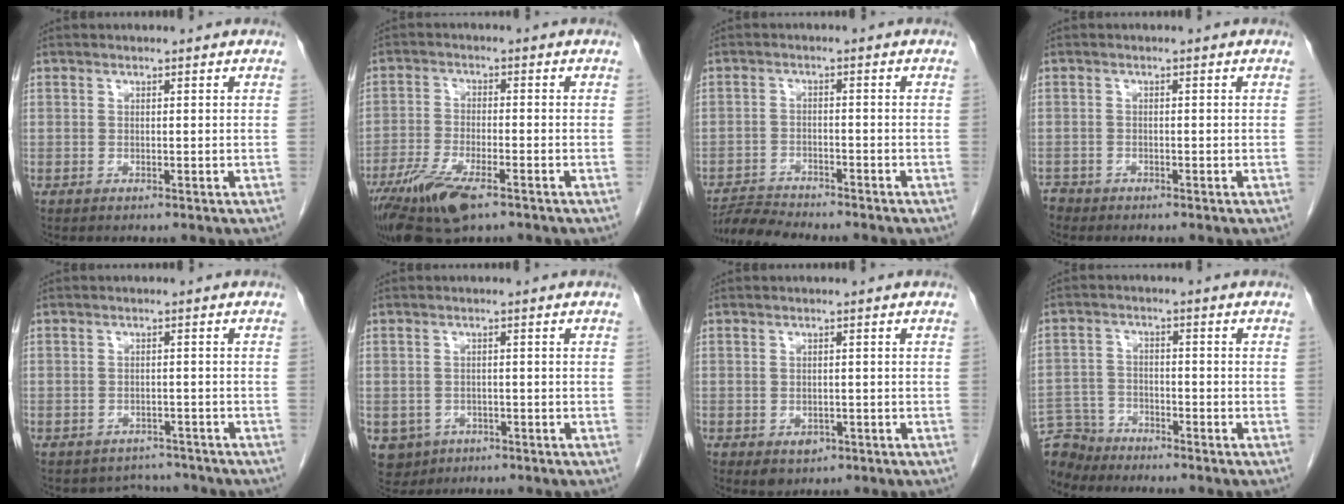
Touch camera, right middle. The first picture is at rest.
{"total": 10.5, "force": [-6.6, 2.7, 7.6], "torque": [-0.145, -0.022, -0.115]}
{"total": 5.5, "force": [-5.5, -0.1, 0.8], "torque": [-0.013, -0.012, -0.094]}
{"total": 1.6, "force": [-1.5, 0.5, -0.1], "torque": [-0.002, -0.003, -0.028]}
{"total": 4.4, "force": [-3.9, 1.9, -0.7], "torque": [0.012, 0.018, -0.050]}
{"total": 4.7, "force": [-2.3, 4.0, 0.8], "torque": [-0.019, 0.002, -0.031]}
{"total": 2.6, "force": [-1.1, 1.9, 1.3], "torque": [-0.015, 0.000, -0.002]}
{"total": 6.9, "force": [-6.6, 2.0, -0.2], "torque": [0.001, -0.002, -0.128]}